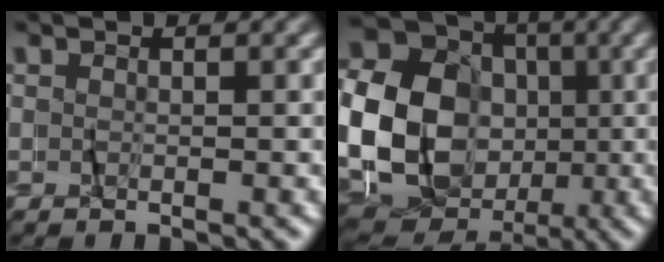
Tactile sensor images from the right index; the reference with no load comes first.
{"total": 17.8, "force": [0.0, 15.3, 9.0], "torque": [-0.186, -0.016, -0.015]}